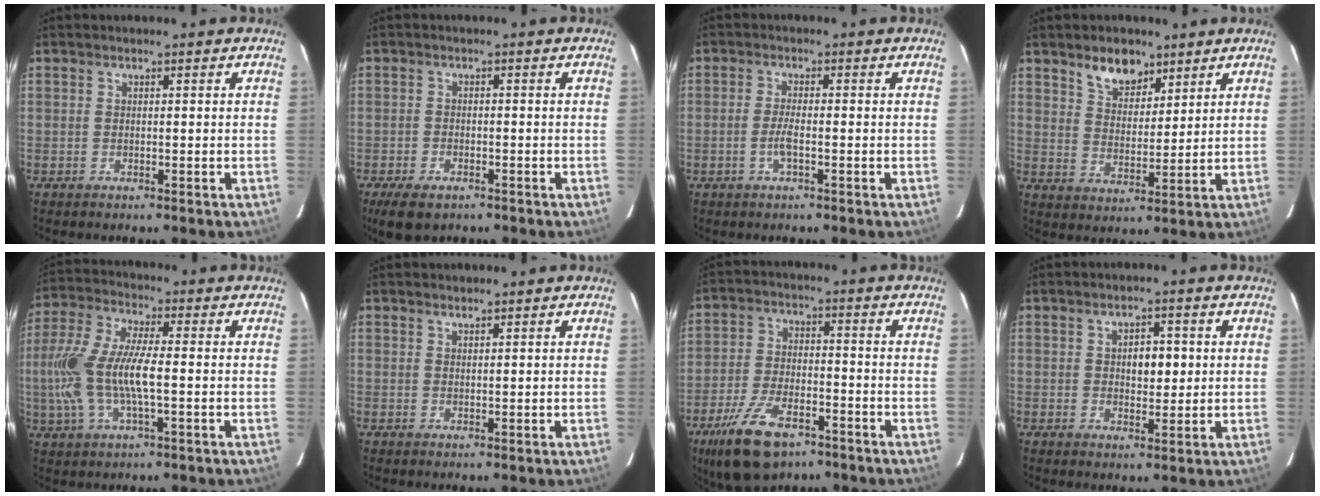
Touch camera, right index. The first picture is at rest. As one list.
[{"total": 5.6, "force": [-3.7, 2.7, 3.1], "torque": [-0.079, -0.018, -0.064]}, {"total": 2.9, "force": [-1.1, 0.4, 2.7], "torque": [-0.056, -0.001, -0.022]}, {"total": 7.3, "force": [5.2, 3.9, 3.4], "torque": [-0.050, 0.004, 0.095]}, {"total": 14.3, "force": [-1.6, 4.6, 13.5], "torque": [-0.287, 0.001, -0.033]}, {"total": 0.9, "force": [0.9, 0.2, 0.2], "torque": [-0.004, 0.001, 0.016]}, {"total": 13.4, "force": [-8.5, 6.1, 8.4], "torque": [-0.191, -0.019, -0.152]}, {"total": 4.2, "force": [0.7, 2.6, 3.2], "torque": [-0.048, 0.008, 0.014]}]